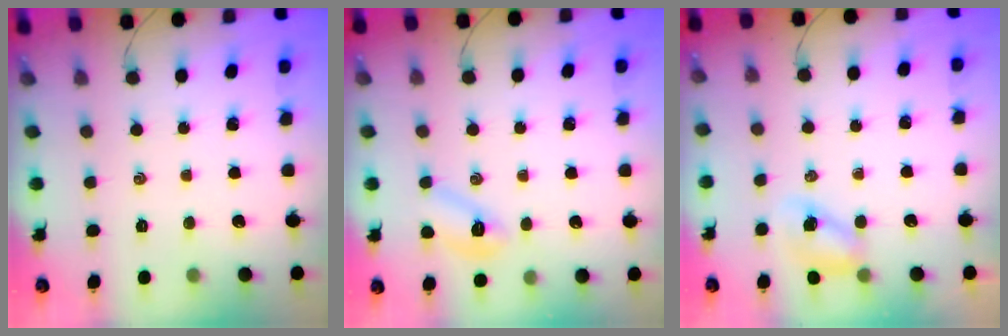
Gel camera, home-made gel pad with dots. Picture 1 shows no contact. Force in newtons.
{"total": 6.0, "press": 5.9, "slide": 0.8}
{"total": 5.8, "press": 5.8, "slide": 0.4}